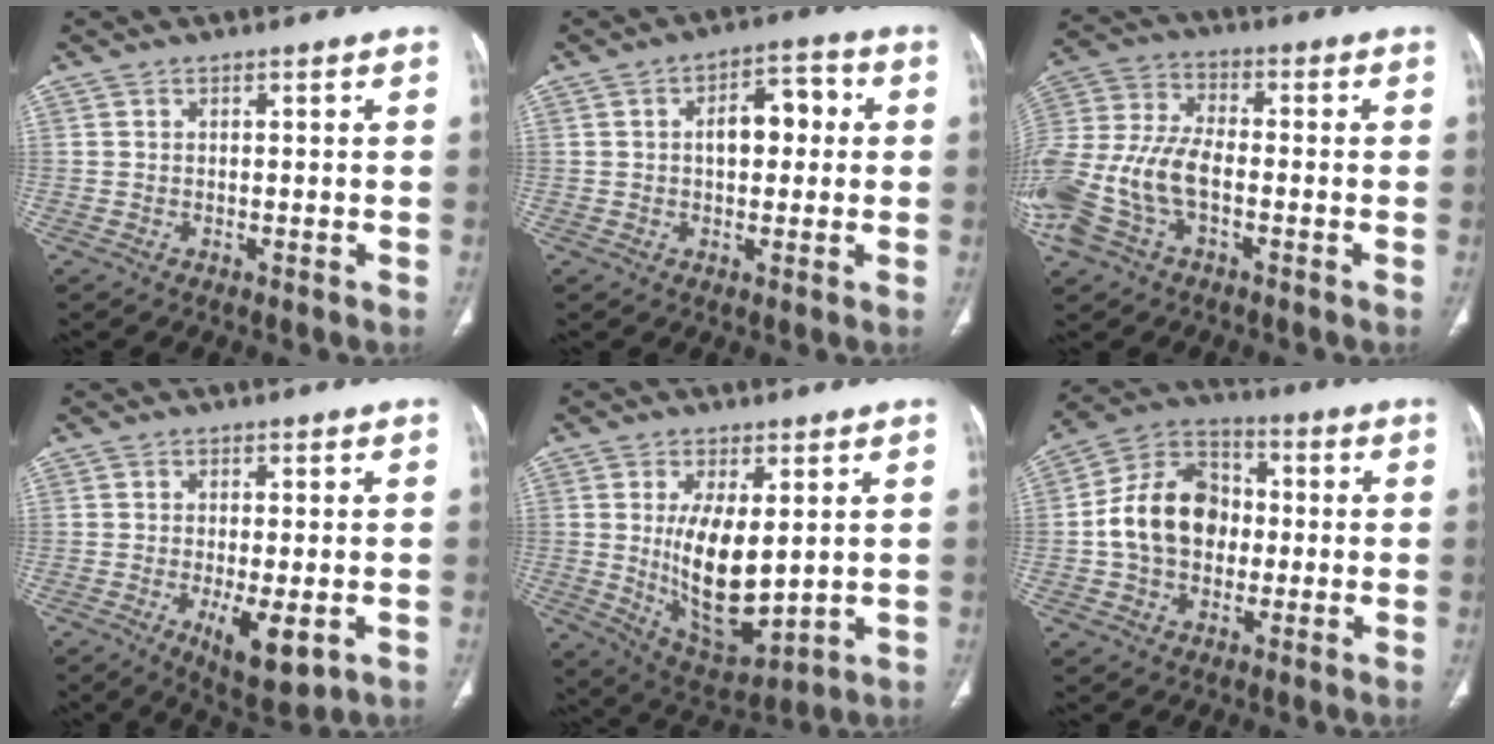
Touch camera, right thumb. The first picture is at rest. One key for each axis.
{"total": 6.3, "fx": 0.8, "fy": 3.6, "fz": 5.1, "tx": -0.061, "ty": 0.018, "tz": 0.007}
{"total": 17.2, "fx": -4.7, "fy": 9.9, "fz": 13.2, "tx": -0.307, "ty": 0.025, "tz": -0.088}
{"total": 8.3, "fx": -2.5, "fy": 2.9, "fz": 7.4, "tx": -0.114, "ty": -0.019, "tz": -0.032}
{"total": 14.2, "fx": 1.0, "fy": 6.5, "fz": 12.5, "tx": -0.201, "ty": -0.030, "tz": 0.038}
{"total": 16.5, "fx": -0.1, "fy": 12.5, "fz": 10.7, "tx": -0.158, "ty": 0.031, "tz": -0.008}